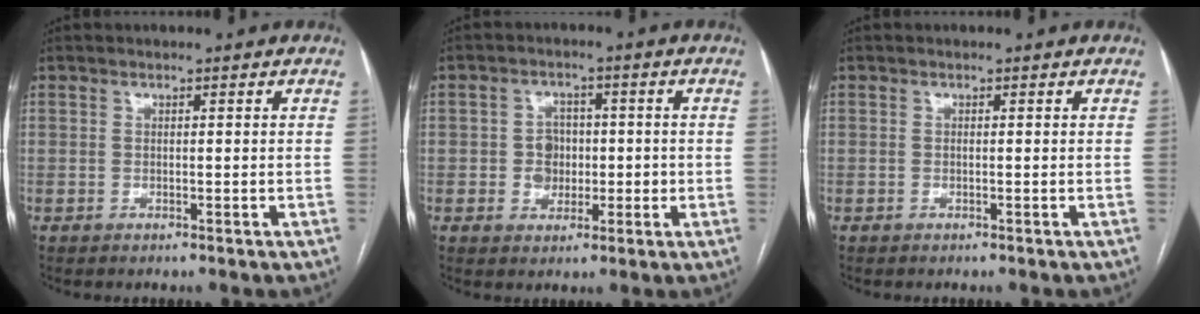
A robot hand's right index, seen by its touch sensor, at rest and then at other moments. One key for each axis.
{"total": 4.4, "fx": -0.3, "fy": 3.9, "fz": 1.9, "tx": -0.025, "ty": 0.015, "tz": 0.002}
{"total": 0.0}